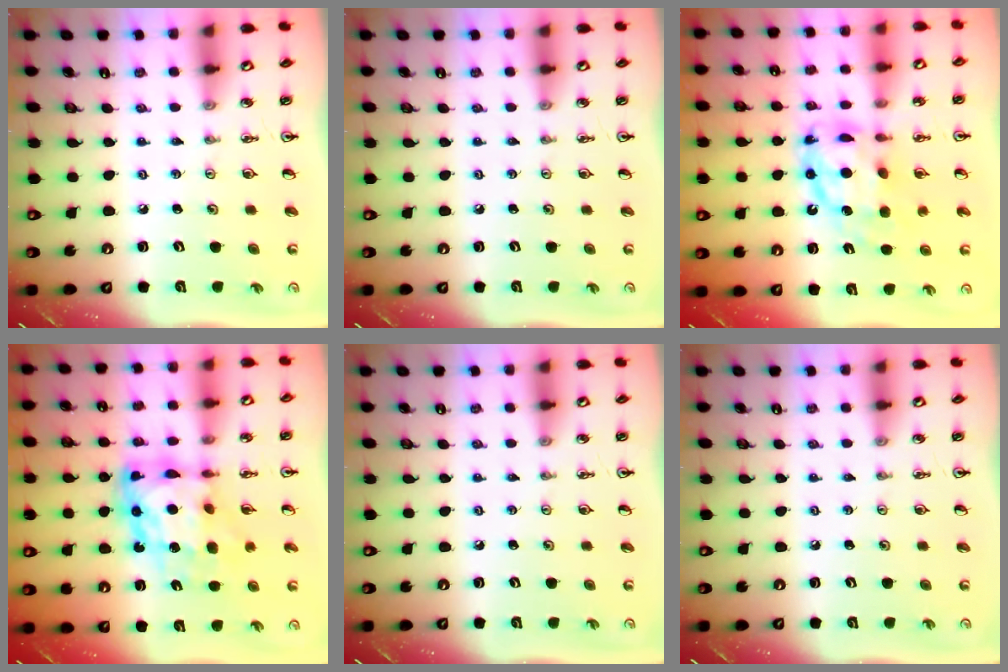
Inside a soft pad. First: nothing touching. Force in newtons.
{"total": 0.0}
{"total": 12.3, "press": 12.3, "slide": 1.1}
{"total": 13.6, "press": 13.5, "slide": 1.2}
{"total": 0.0}
{"total": 0.0}